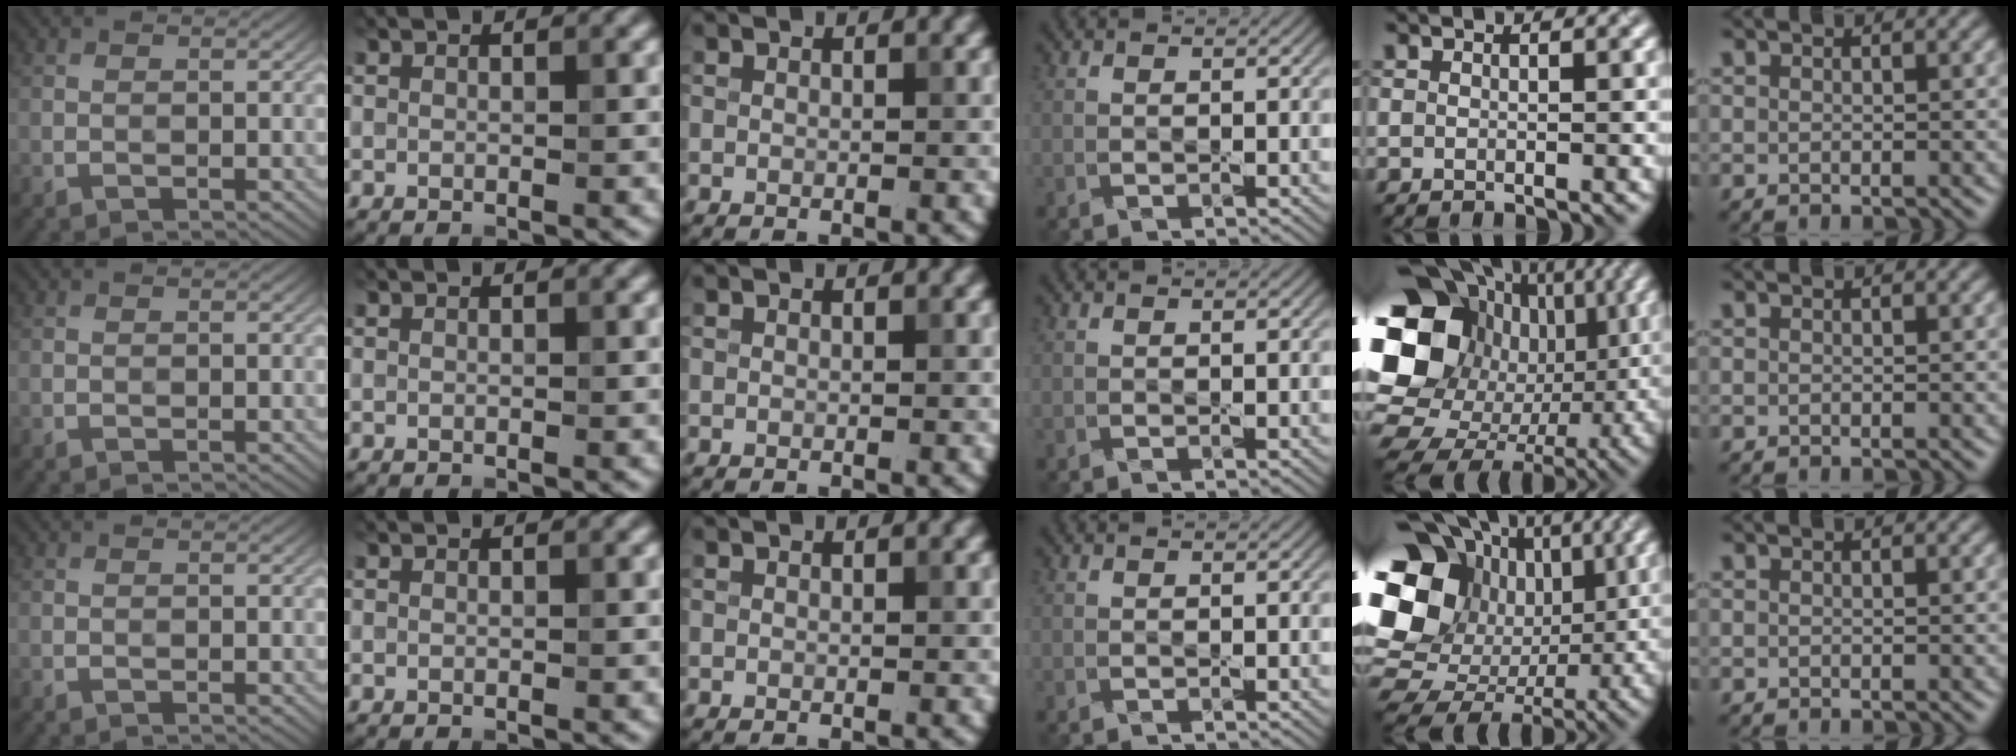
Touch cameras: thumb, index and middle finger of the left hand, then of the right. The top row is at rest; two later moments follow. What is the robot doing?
{"motion": "press", "object": "camera"}